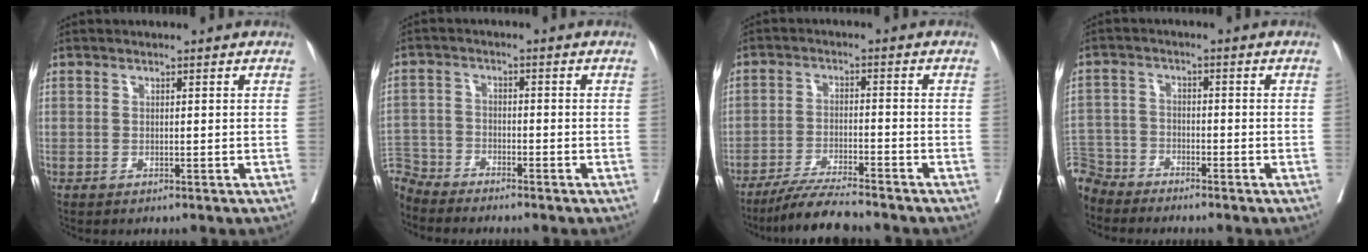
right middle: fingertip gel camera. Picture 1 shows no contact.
{"total": 5.2, "force": [-5.1, 0.7, -0.9], "torque": [0.021, -0.003, -0.101]}
{"total": 7.4, "force": [-6.7, -0.3, 3.2], "torque": [-0.052, -0.022, -0.119]}
{"total": 6.0, "force": [-5.7, 1.8, -0.8], "torque": [0.020, -0.001, -0.117]}